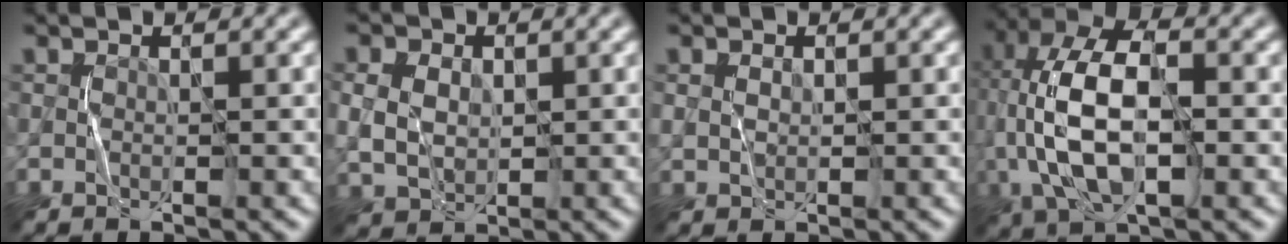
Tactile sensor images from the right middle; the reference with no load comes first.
{"total": 3.5, "force": [0.4, 2.8, 2.1], "torque": [-0.045, 0.005, 0.005]}
{"total": 0.9, "force": [0.3, 0.7, 0.4], "torque": [-0.010, -0.001, 0.010]}
{"total": 10.6, "force": [-0.6, 5.3, 9.2], "torque": [-0.198, 0.017, -0.019]}